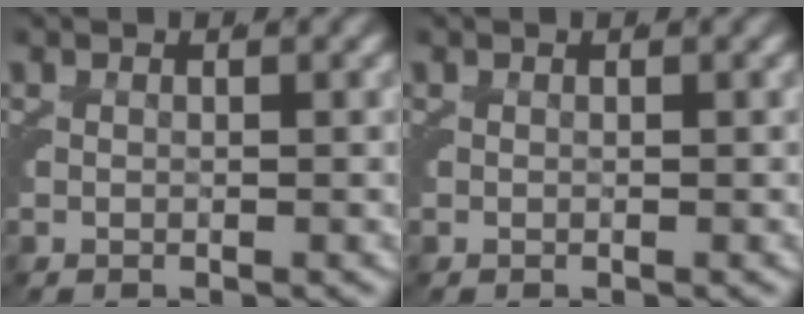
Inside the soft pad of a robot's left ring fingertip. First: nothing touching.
{"total": 0.0}